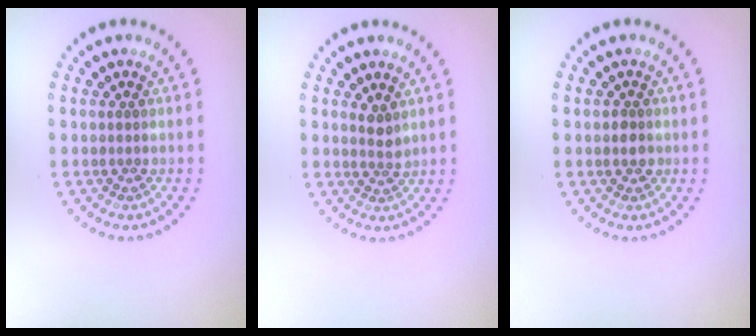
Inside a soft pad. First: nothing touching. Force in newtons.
{"total": 1.4, "press": 1.1, "slide": 0.9}
{"total": 1.4, "press": 1.3, "slide": 0.4}